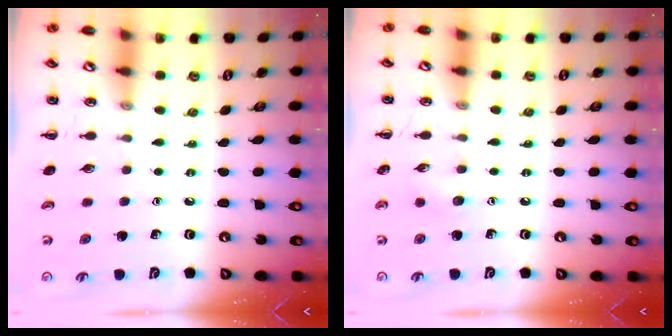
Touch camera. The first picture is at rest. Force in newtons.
{"total": 5.1, "press": 4.9, "slide": 1.2}